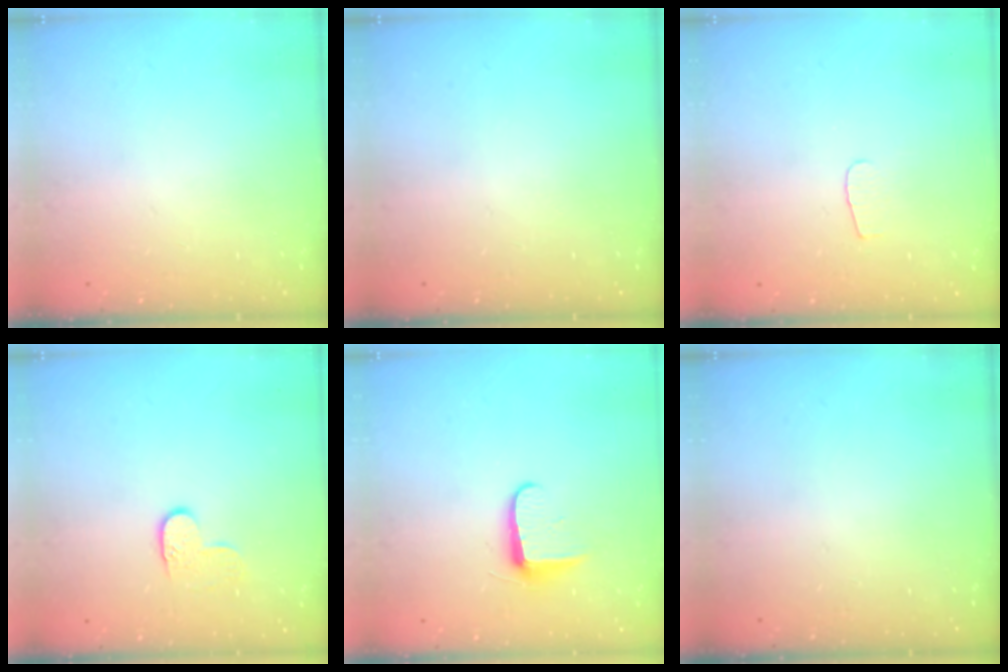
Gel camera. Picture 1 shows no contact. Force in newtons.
{"total": 0.0}
{"total": 3.5, "press": 3.5, "slide": 0.4}
{"total": 5.4, "press": 5.4, "slide": 0.3}
{"total": 7.1, "press": 7.0, "slide": 0.9}
{"total": 0.0}